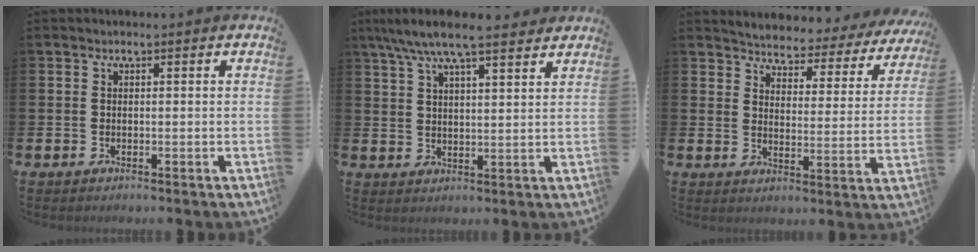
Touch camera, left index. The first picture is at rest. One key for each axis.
{"total": 7.6, "fx": 6.8, "fy": 1.0, "fz": 3.3, "tx": -0.078, "ty": -0.024, "tz": 0.122}
{"total": 3.4, "fx": 3.3, "fy": 0.6, "fz": 0.3, "tx": -0.032, "ty": -0.037, "tz": 0.049}